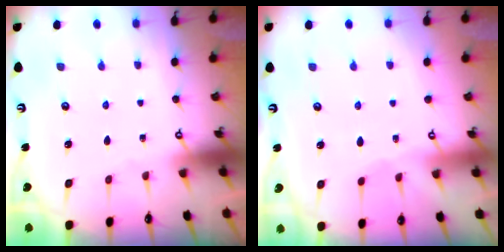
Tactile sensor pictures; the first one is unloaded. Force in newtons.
{"total": 2.4, "press": 2.4, "slide": 0.4}